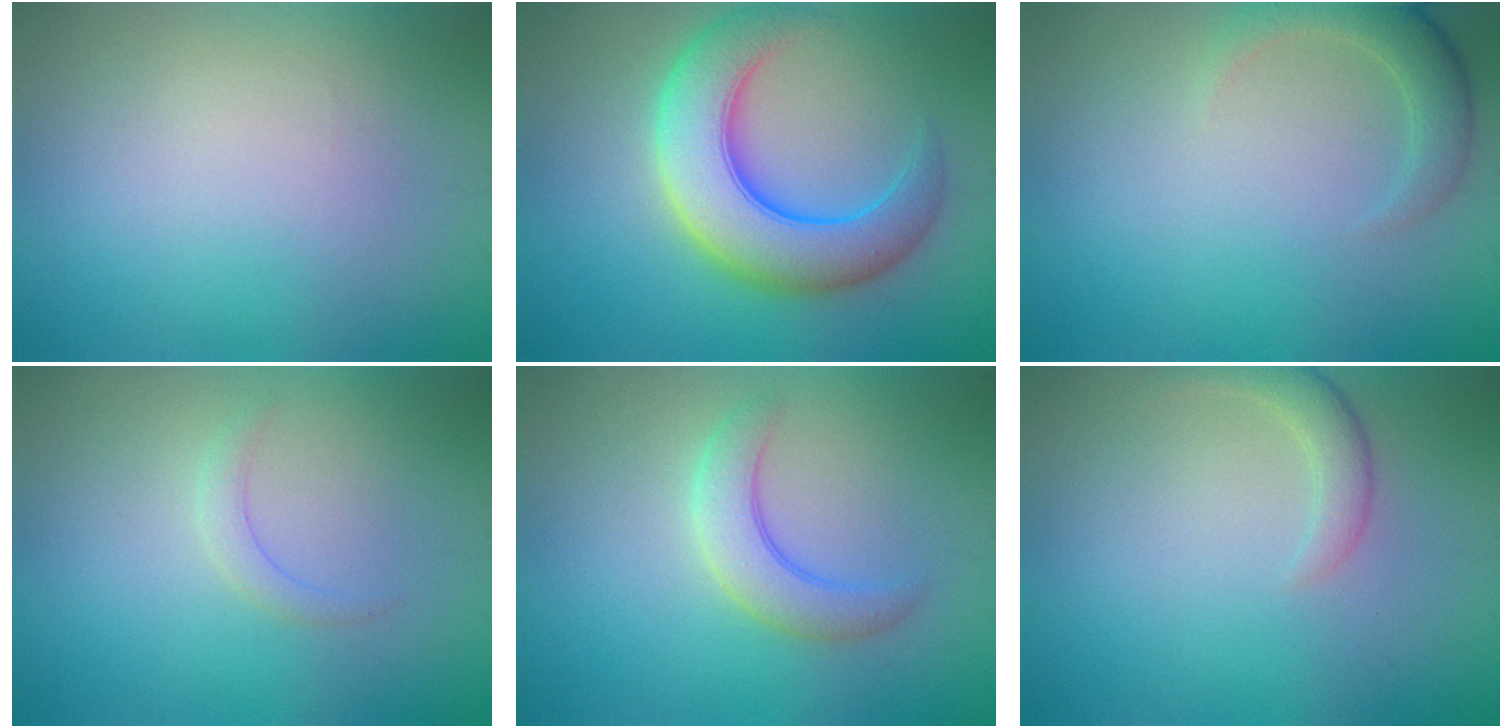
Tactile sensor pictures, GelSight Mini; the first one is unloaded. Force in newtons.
{"total": 8.7, "press": 8.7, "slide": 0.3}
{"total": 2.9, "press": 2.8, "slide": 0.3}
{"total": 1.2, "press": 1.2, "slide": 0.1}
{"total": 3.5, "press": 3.5, "slide": 0.3}
{"total": 2.2, "press": 2.2, "slide": 0.2}